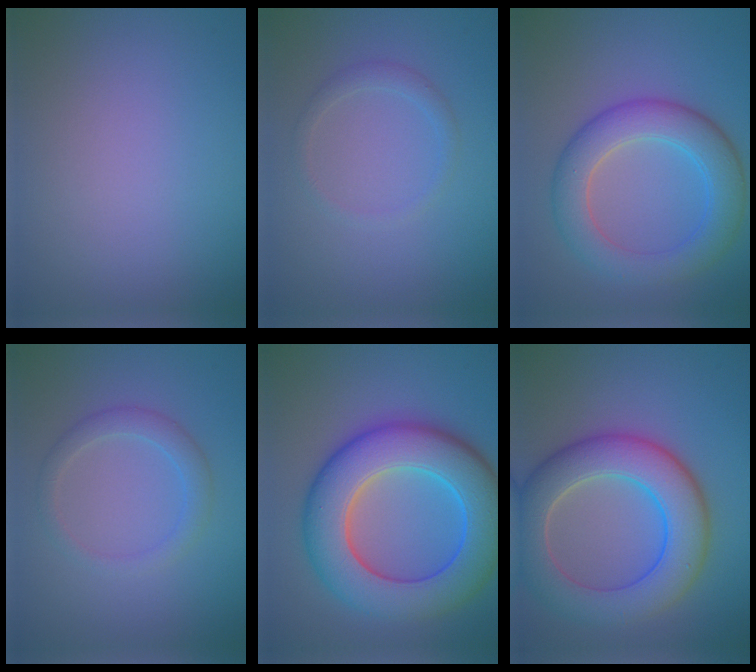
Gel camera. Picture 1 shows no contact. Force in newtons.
{"total": 1.3, "press": 1.3, "slide": 0.2}
{"total": 6.2, "press": 6.1, "slide": 0.4}
{"total": 2.2, "press": 2.2, "slide": 0.0}
{"total": 11.4, "press": 11.4, "slide": 0.1}
{"total": 8.9, "press": 8.8, "slide": 0.7}